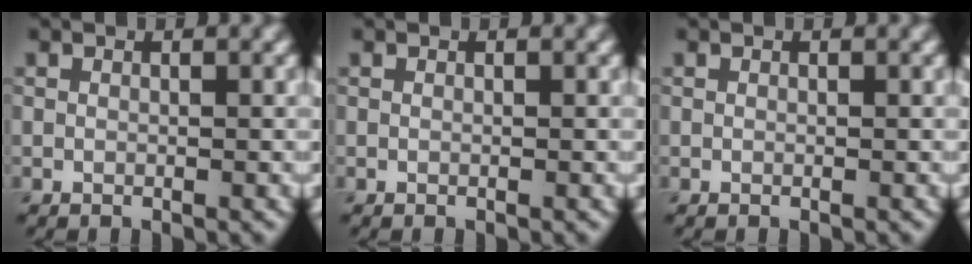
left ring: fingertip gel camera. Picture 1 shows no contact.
{"total": 0.0}
{"total": 0.0}